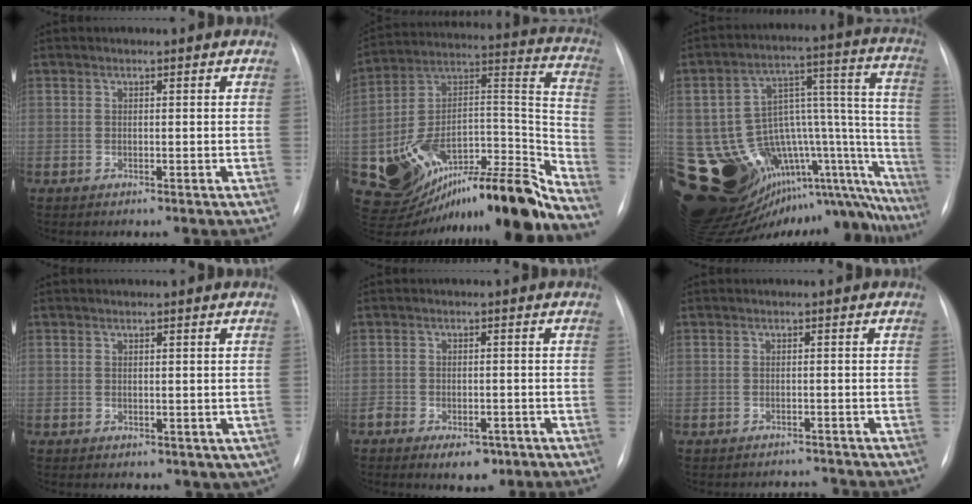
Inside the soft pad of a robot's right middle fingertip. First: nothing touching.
{"total": 26.3, "force": [-20.3, 5.1, 15.8], "torque": [-0.215, 0.037, -0.322]}
{"total": 27.8, "force": [-16.7, 14.3, 17.1], "torque": [-0.199, 0.112, -0.197]}
{"total": 3.2, "force": [-0.7, 2.3, 2.1], "torque": [-0.014, 0.002, 0.004]}
{"total": 5.1, "force": [-3.3, 2.8, 2.8], "torque": [-0.036, 0.000, -0.041]}
{"total": 2.6, "force": [-2.5, 0.3, -0.6], "torque": [0.011, -0.004, -0.034]}